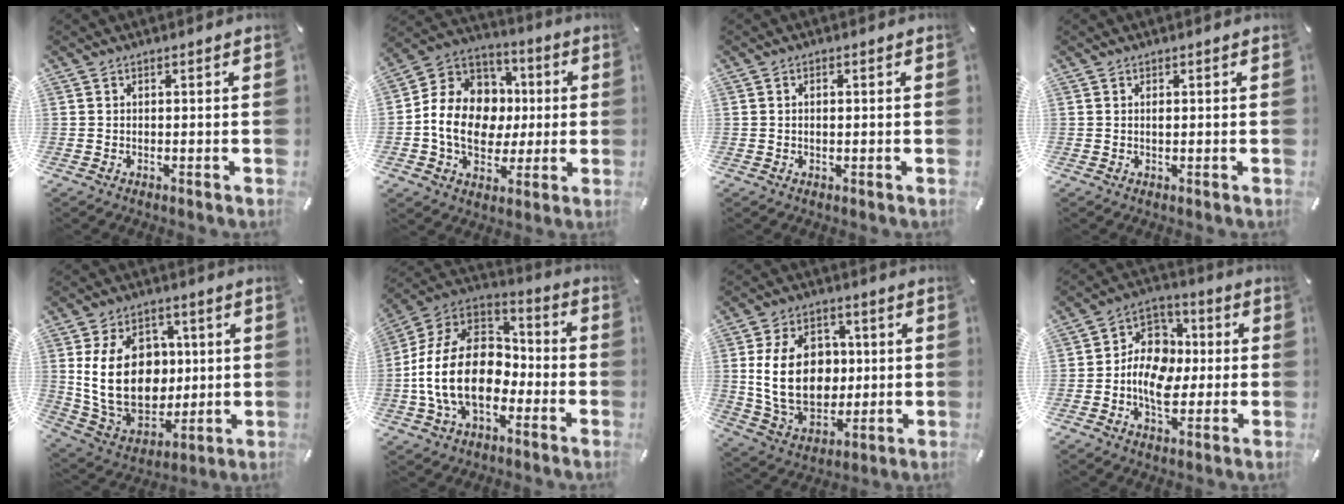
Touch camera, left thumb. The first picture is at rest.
{"total": 15.6, "force": [-1.7, 13.5, 7.7], "torque": [-0.158, 0.020, -0.022]}
{"total": 1.0, "force": [0.0, 0.5, 0.9], "torque": [-0.017, 0.002, -0.002]}
{"total": 0.7, "force": [0.1, 0.3, 0.6], "torque": [-0.014, -0.001, 0.001]}
{"total": 19.9, "force": [2.2, 15.3, 12.6], "torque": [-0.242, -0.006, 0.047]}
{"total": 19.4, "force": [-5.3, 13.4, 13.0], "torque": [-0.284, 0.029, -0.090]}
{"total": 18.1, "force": [1.4, 13.5, 12.0], "torque": [-0.240, 0.007, 0.026]}
{"total": 12.2, "force": [-2.6, 9.3, 7.4], "torque": [-0.140, 0.021, -0.045]}